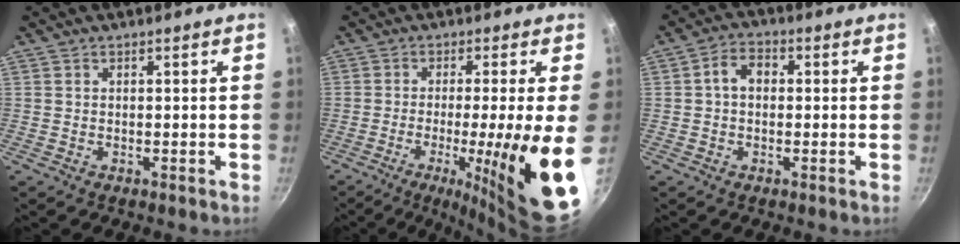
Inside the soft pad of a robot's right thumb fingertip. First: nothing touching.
{"total": 17.7, "force": [-3.5, 1.8, 17.2], "torque": [-0.250, -0.009, -0.043]}
{"total": 4.8, "force": [0.4, 3.6, 3.3], "torque": [-0.043, 0.014, -0.003]}